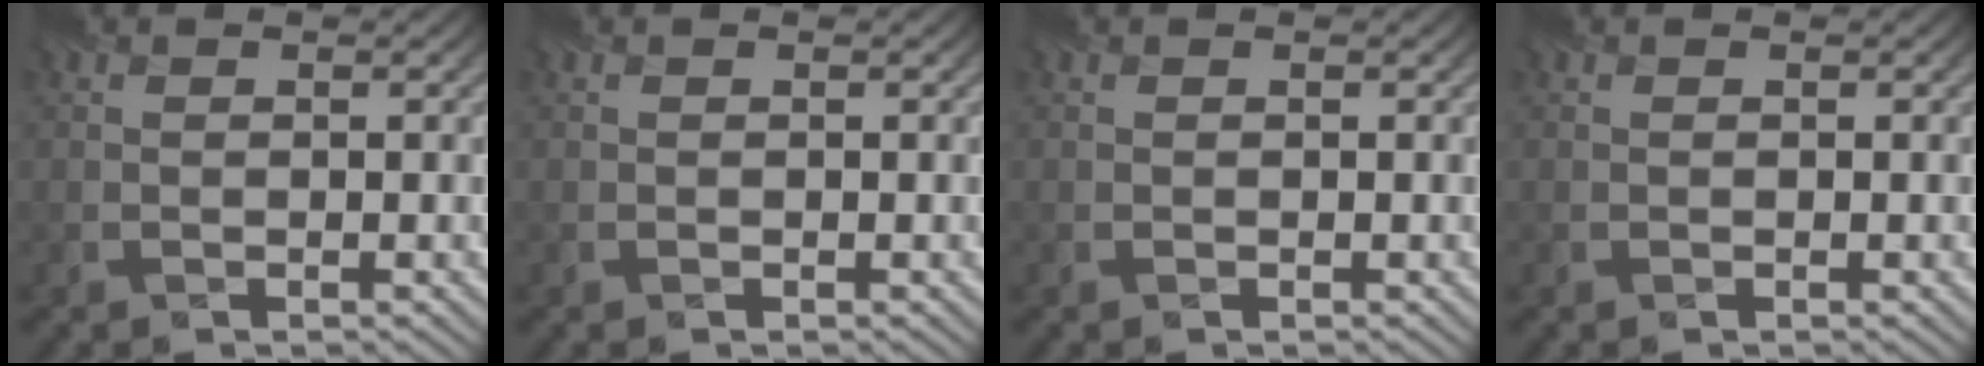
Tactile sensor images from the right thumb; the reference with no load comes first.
{"total": 0.0}
{"total": 0.0}
{"total": 0.0}